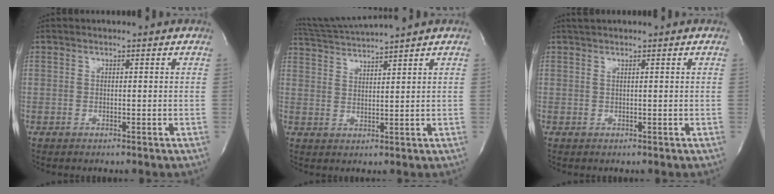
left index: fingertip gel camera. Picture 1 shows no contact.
{"total": 6.7, "force": [6.1, -1.9, 1.7], "torque": [-0.040, 0.005, 0.115]}
{"total": 1.4, "force": [1.0, -0.2, 0.9], "torque": [-0.024, 0.016, 0.020]}